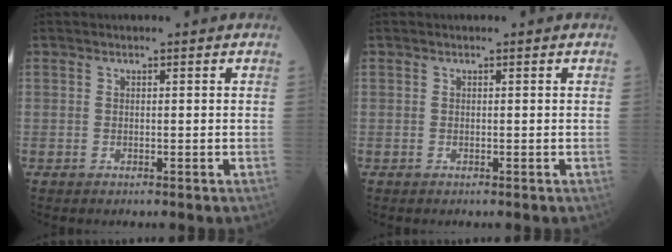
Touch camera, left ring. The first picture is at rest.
{"total": 0.0}